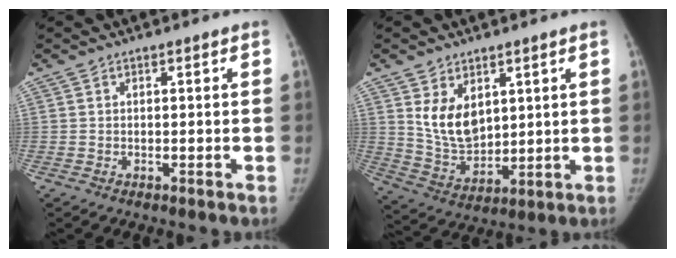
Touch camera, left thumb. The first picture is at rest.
{"total": 9.6, "force": [3.8, 6.2, 6.3], "torque": [-0.088, -0.031, 0.091]}